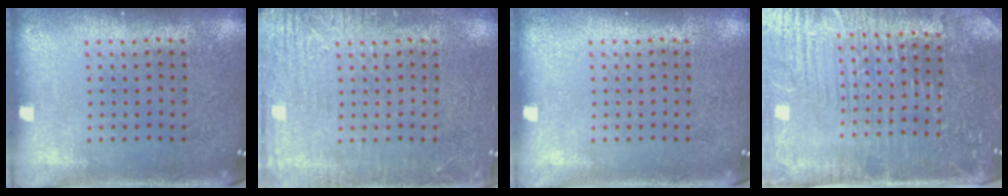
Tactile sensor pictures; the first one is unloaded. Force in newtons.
{"total": 3.0, "press": 3.0, "slide": 0.3}
{"total": 0.0}
{"total": 4.8, "press": 4.4, "slide": 1.7}